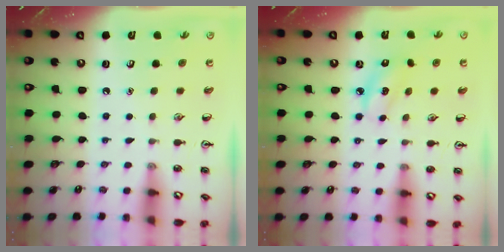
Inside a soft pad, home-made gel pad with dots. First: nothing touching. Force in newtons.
{"total": 3.8, "press": 3.8, "slide": 0.4}